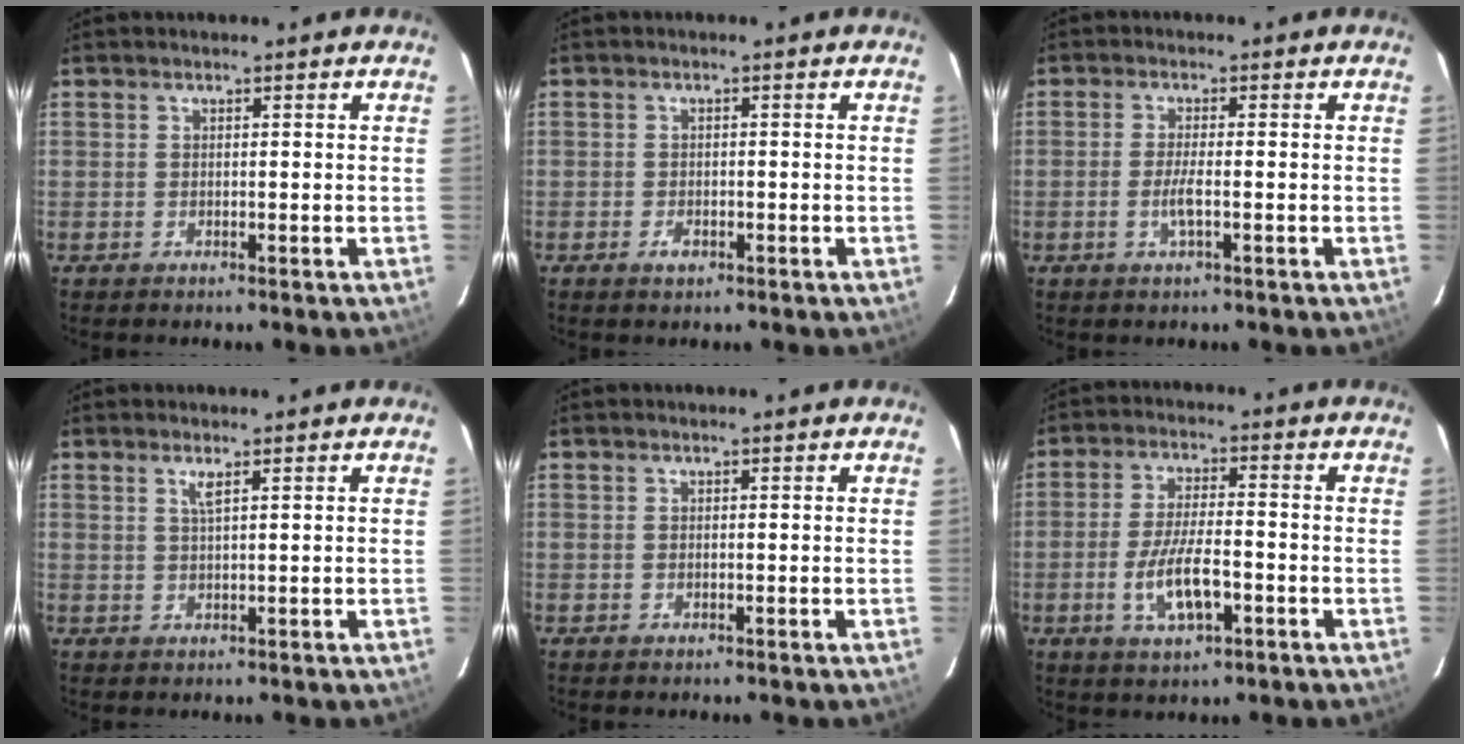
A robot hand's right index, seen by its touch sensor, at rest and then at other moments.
{"total": 1.9, "force": [-1.1, 1.2, 1.0], "torque": [-0.018, 0.000, -0.017]}
{"total": 3.0, "force": [-1.0, 0.2, 2.8], "torque": [-0.057, -0.004, -0.019]}
{"total": 1.7, "force": [0.9, 0.0, 1.4], "torque": [-0.028, 0.000, 0.017]}
{"total": 0.0}
{"total": 9.0, "force": [-3.2, 2.9, 7.9], "torque": [-0.159, -0.009, -0.054]}